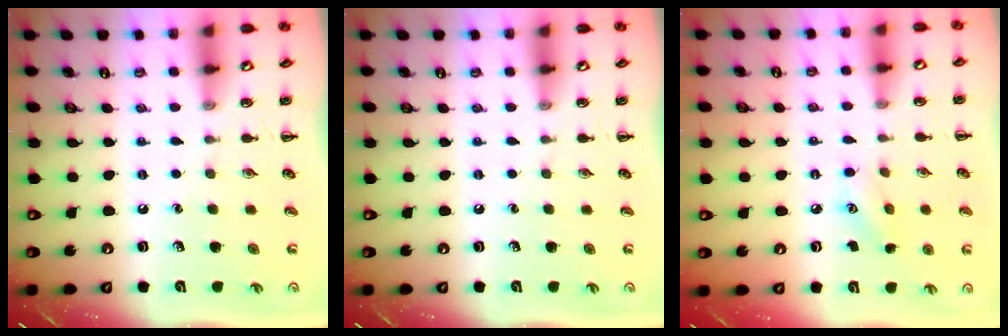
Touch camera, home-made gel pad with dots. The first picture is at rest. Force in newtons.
{"total": 0.0}
{"total": 5.7, "press": 5.6, "slide": 1.1}